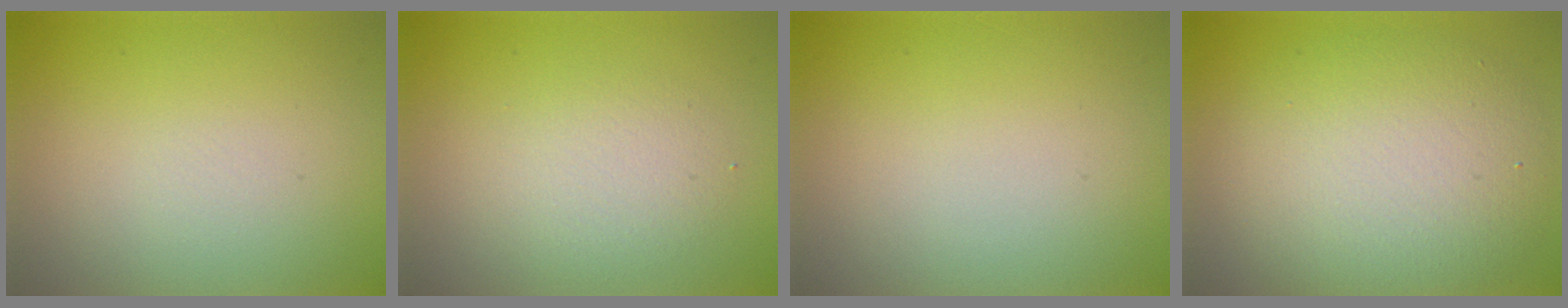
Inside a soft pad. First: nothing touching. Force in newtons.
{"total": 2.4, "press": 2.4, "slide": 0.2}
{"total": 0.0}
{"total": 7.4, "press": 7.4, "slide": 0.8}